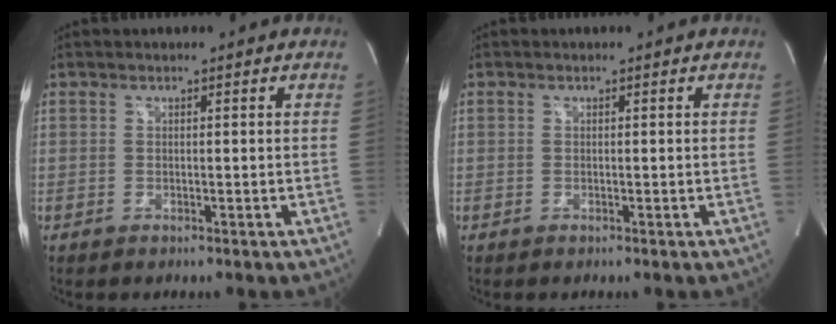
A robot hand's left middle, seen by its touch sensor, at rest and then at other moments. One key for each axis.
{"total": 0.0}